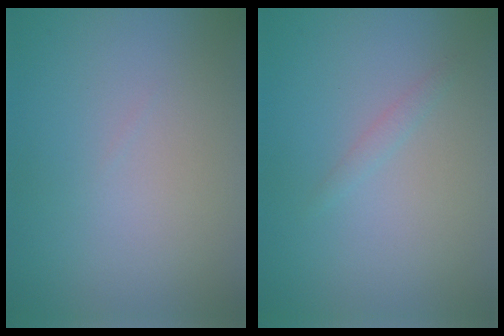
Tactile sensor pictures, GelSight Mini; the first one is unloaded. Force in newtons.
{"total": 0.8, "press": 0.8, "slide": 0.1}